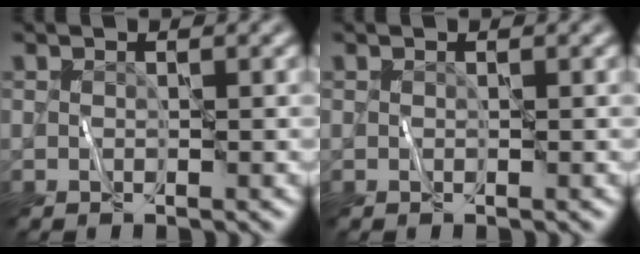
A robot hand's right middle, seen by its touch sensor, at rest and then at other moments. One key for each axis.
{"total": 0.0}